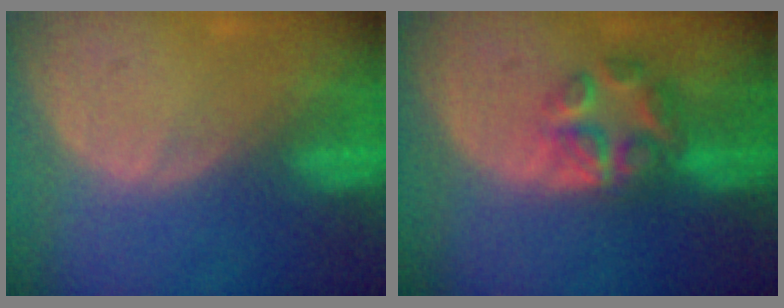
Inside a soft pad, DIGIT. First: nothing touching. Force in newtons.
{"total": 6.8, "press": 5.8, "slide": 3.6}